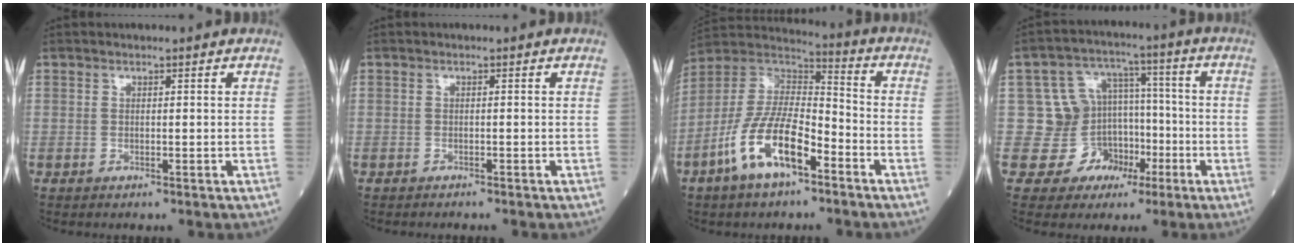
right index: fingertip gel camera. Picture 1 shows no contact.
{"total": 0.9, "force": [-0.9, 0.0, 0.3], "torque": [-0.007, -0.001, -0.013]}
{"total": 13.6, "force": [-6.9, 4.7, 10.8], "torque": [-0.223, 0.008, -0.131]}
{"total": 9.4, "force": [-3.4, 8.7, 1.2], "torque": [-0.006, 0.050, -0.044]}